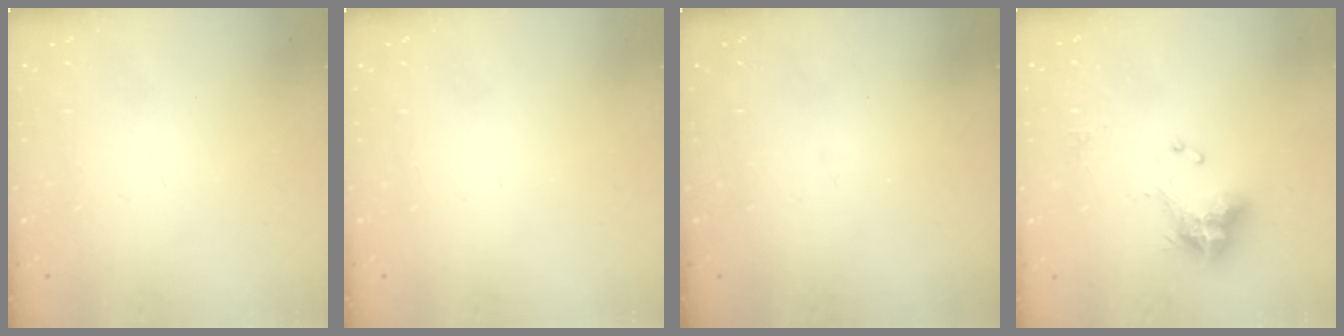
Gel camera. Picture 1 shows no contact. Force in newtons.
{"total": 0.0}
{"total": 0.0}
{"total": 9.9, "press": 9.8, "slide": 1.1}